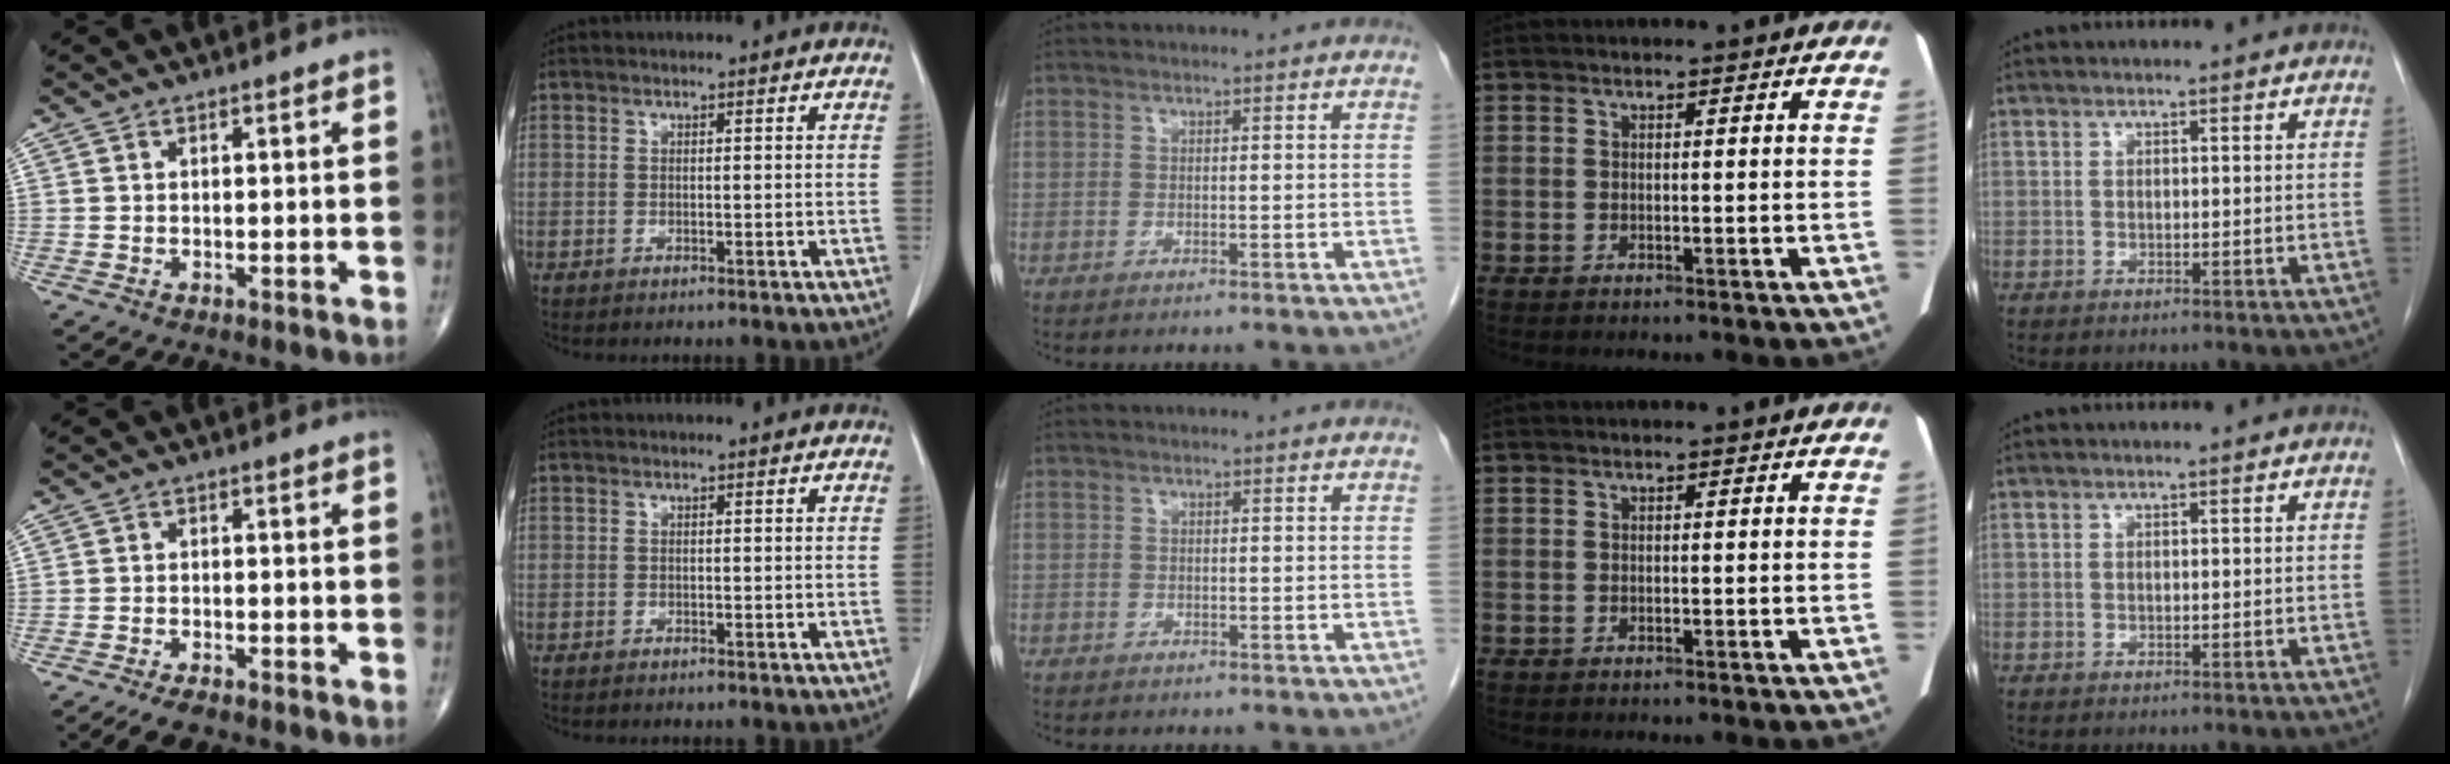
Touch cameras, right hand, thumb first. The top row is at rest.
{"thumb": {"total": 3.3, "force": [-2.7, 0.8, 1.7], "torque": [-0.038, 0.005, -0.049]}, "middle": {"total": 0.9, "force": [-0.7, 0.5, 0.1], "torque": [-0.009, 0.002, -0.012]}}